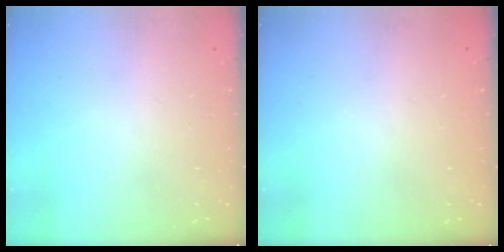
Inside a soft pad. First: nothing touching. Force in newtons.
{"total": 0.0}